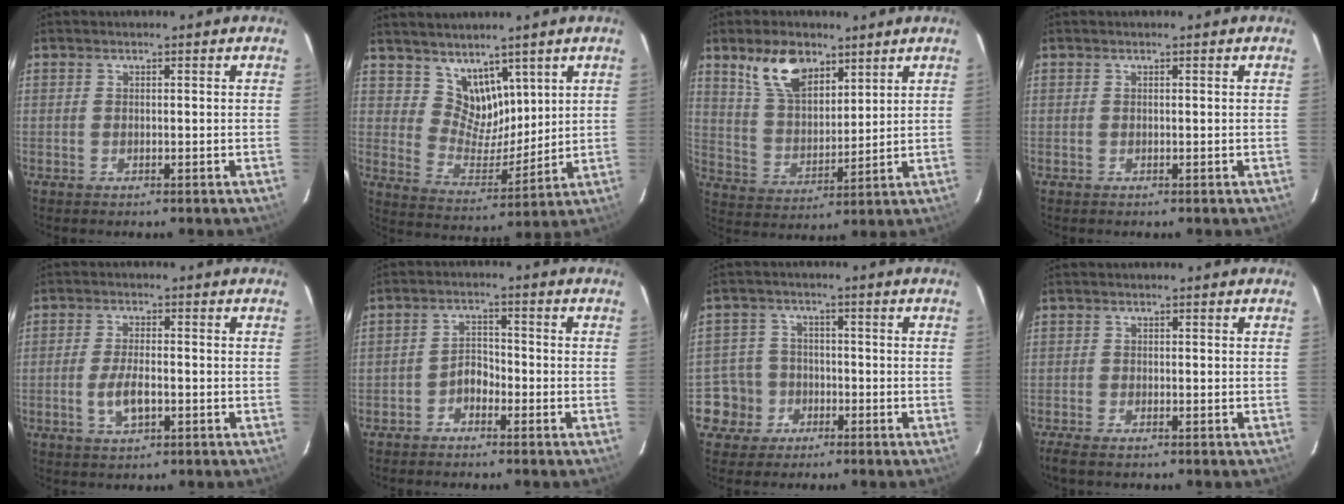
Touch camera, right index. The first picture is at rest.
{"total": 8.7, "force": [6.0, 5.6, 3.0], "torque": [-0.044, -0.005, 0.121]}
{"total": 11.0, "force": [6.9, 5.7, 6.4], "torque": [-0.117, 0.017, 0.140]}
{"total": 0.0}
{"total": 5.3, "force": [-1.6, 2.0, 4.6], "torque": [-0.094, -0.003, -0.029]}
{"total": 3.2, "force": [-2.3, 1.9, 1.2], "torque": [-0.025, 0.013, -0.041]}
{"total": 6.0, "force": [-2.5, 5.4, 0.1], "torque": [-0.013, 0.027, -0.044]}
{"total": 3.1, "force": [-2.4, 0.9, 1.8], "torque": [-0.046, -0.009, -0.046]}